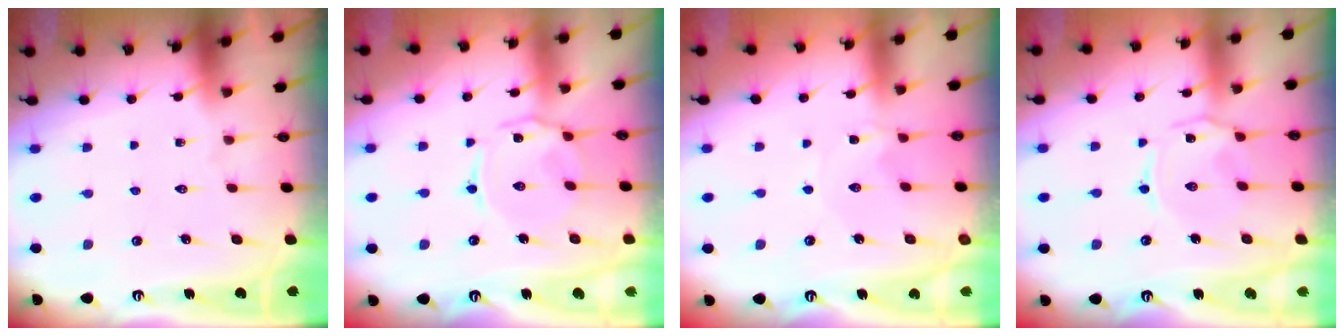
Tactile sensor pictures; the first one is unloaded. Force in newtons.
{"total": 4.4, "press": 4.4, "slide": 0.3}
{"total": 0.0}
{"total": 1.5, "press": 1.4, "slide": 0.5}